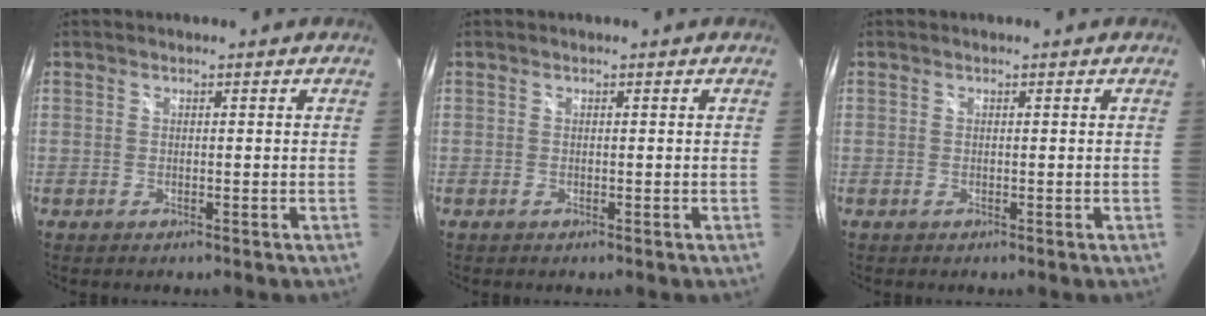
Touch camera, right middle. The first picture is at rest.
{"total": 0.0}
{"total": 0.0}